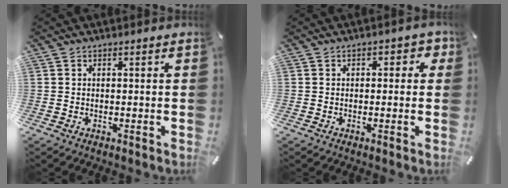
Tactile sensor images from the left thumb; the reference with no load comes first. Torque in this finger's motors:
{"motor_torque": [-0.20, -0.10, -0.14, 0.10, 0.04]}